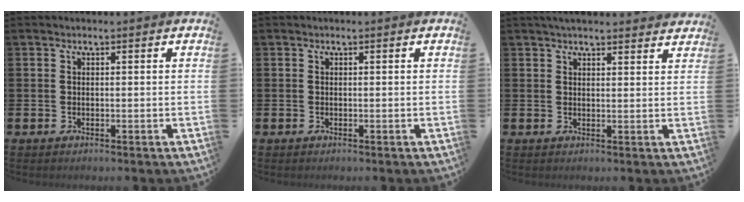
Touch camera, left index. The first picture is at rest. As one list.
[{"total": 0.0}, {"total": 3.2, "force": [3.1, 0.5, 0.7], "torque": [-0.016, -0.011, 0.056]}]